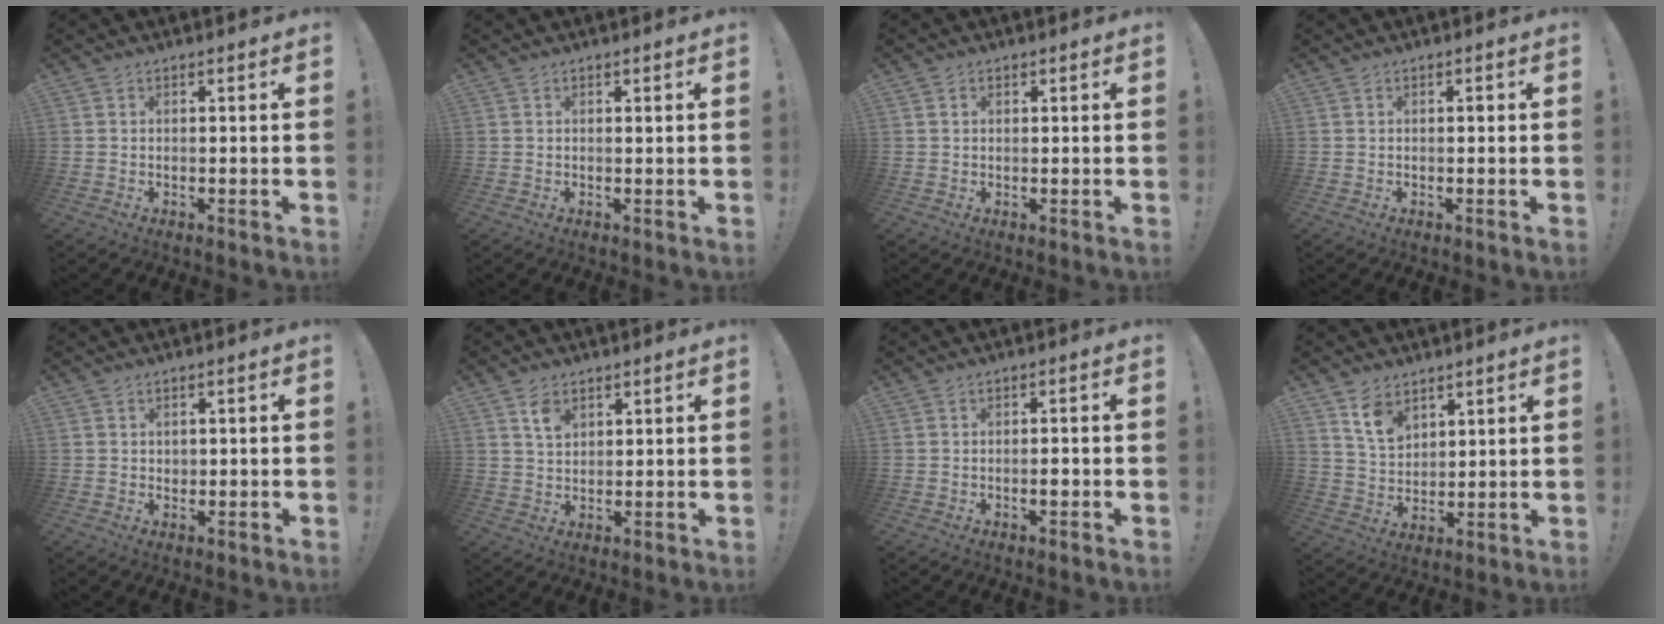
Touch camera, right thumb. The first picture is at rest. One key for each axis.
{"total": 0.0}
{"total": 0.8, "fx": 0.4, "fy": 0.6, "fz": 0.3, "tx": -0.007, "ty": 0.002, "tz": 0.007}
{"total": 0.0}
{"total": 1.4, "fx": 0.6, "fy": 1.2, "fz": 0.1, "tx": 0.006, "ty": 0.001, "tz": 0.009}
{"total": 5.1, "fx": 3.0, "fy": 3.2, "fz": 2.7, "tx": -0.039, "ty": -0.013, "tz": 0.054}
{"total": 1.7, "fx": -0.5, "fy": 0.7, "fz": 1.4, "tx": -0.013, "ty": 0.003, "tz": -0.011}
{"total": 9.1, "fx": 6.1, "fy": 5.7, "fz": 3.7, "tx": -0.066, "ty": -0.030, "tz": 0.118}